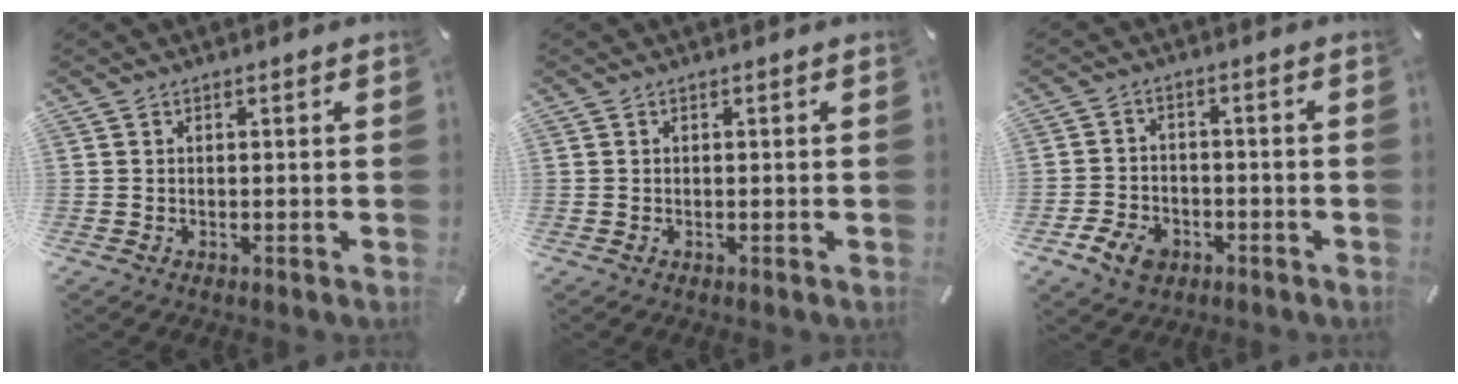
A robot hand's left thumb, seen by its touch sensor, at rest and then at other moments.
{"total": 0.0}
{"total": 6.3, "force": [-3.3, 4.6, 2.8], "torque": [-0.066, 0.014, -0.064]}